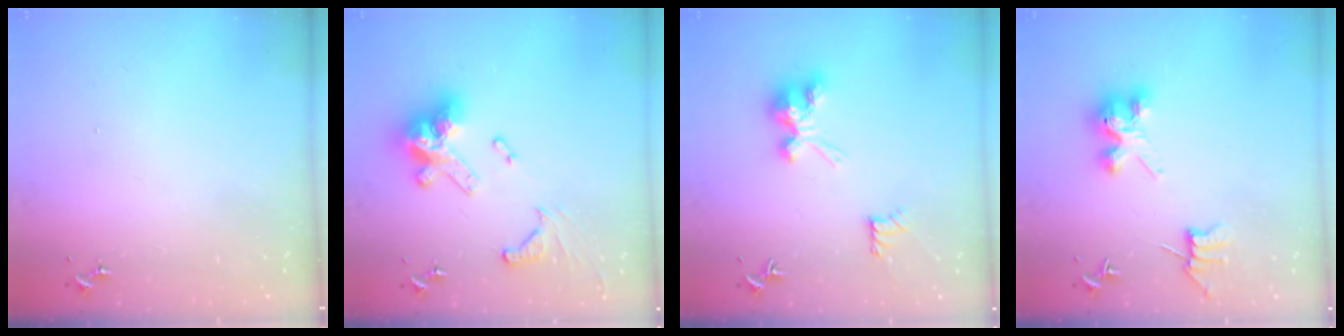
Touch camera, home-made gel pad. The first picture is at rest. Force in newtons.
{"total": 18.7, "press": 18.6, "slide": 2.3}
{"total": 9.9, "press": 9.9, "slide": 0.4}
{"total": 8.0, "press": 8.0, "slide": 0.4}